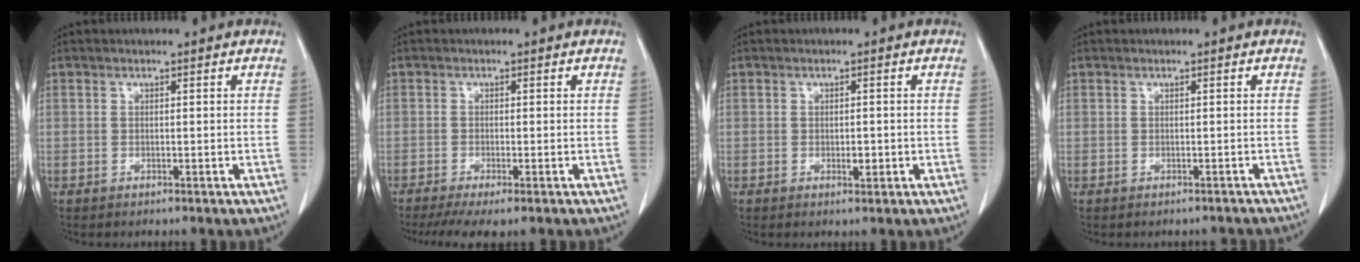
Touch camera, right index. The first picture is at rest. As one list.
[{"total": 5.5, "force": [-4.1, 0.7, 3.6], "torque": [-0.055, -0.015, -0.066]}, {"total": 1.6, "force": [-0.3, 0.8, 1.3], "torque": [-0.021, -0.001, -0.002]}, {"total": 1.7, "force": [-1.4, 0.9, 0.0], "torque": [0.004, 0.006, -0.020]}]